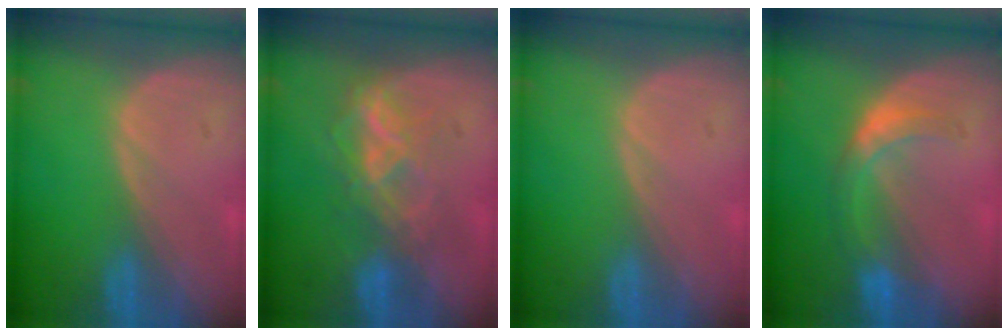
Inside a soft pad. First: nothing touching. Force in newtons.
{"total": 5.9, "press": 5.9, "slide": 0.8}
{"total": 0.0}
{"total": 5.8, "press": 5.1, "slide": 2.7}